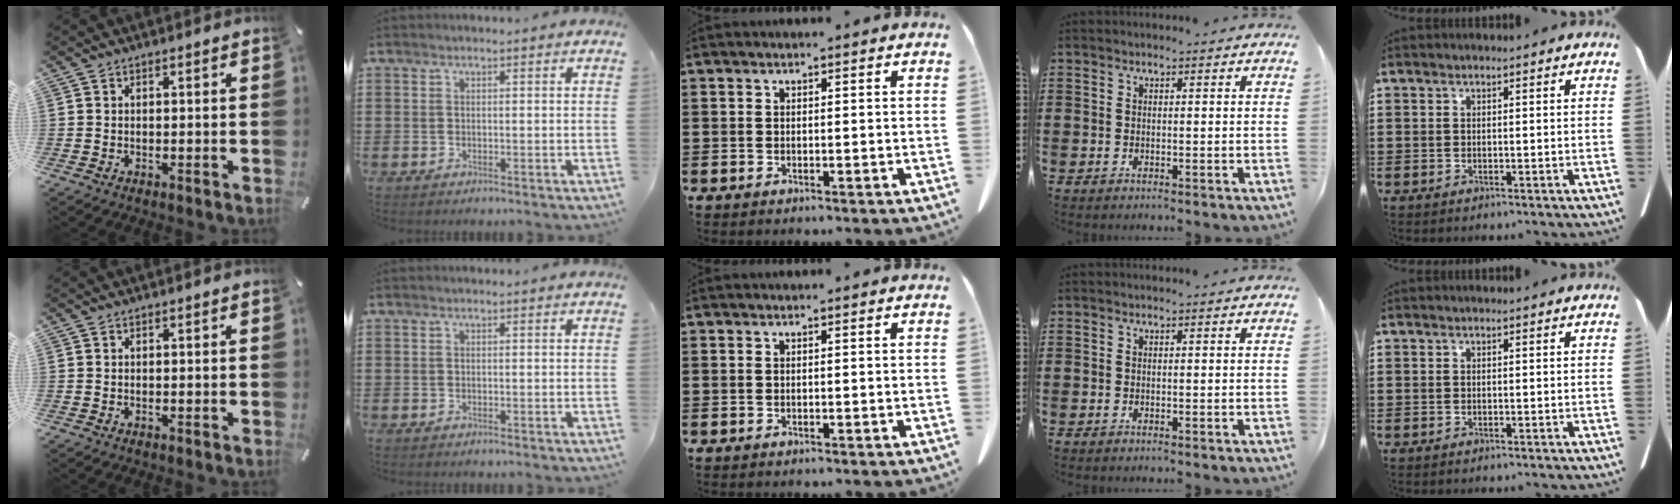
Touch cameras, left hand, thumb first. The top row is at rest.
{}